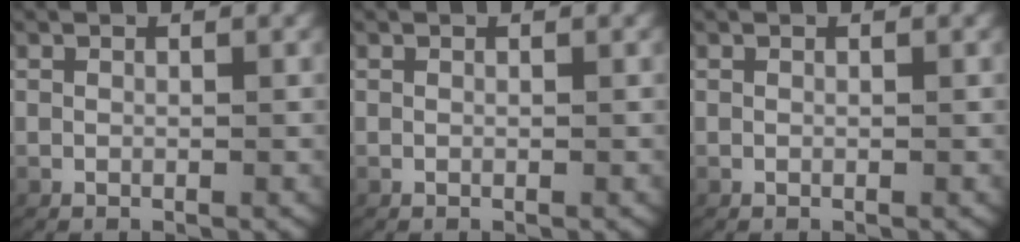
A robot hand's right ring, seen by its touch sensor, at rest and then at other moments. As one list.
[{"total": 0.0}, {"total": 0.0}]